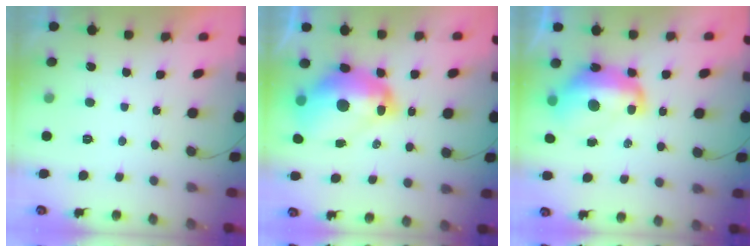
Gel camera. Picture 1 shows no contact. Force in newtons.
{"total": 16.9, "press": 16.8, "slide": 1.7}
{"total": 14.9, "press": 14.9, "slide": 1.1}